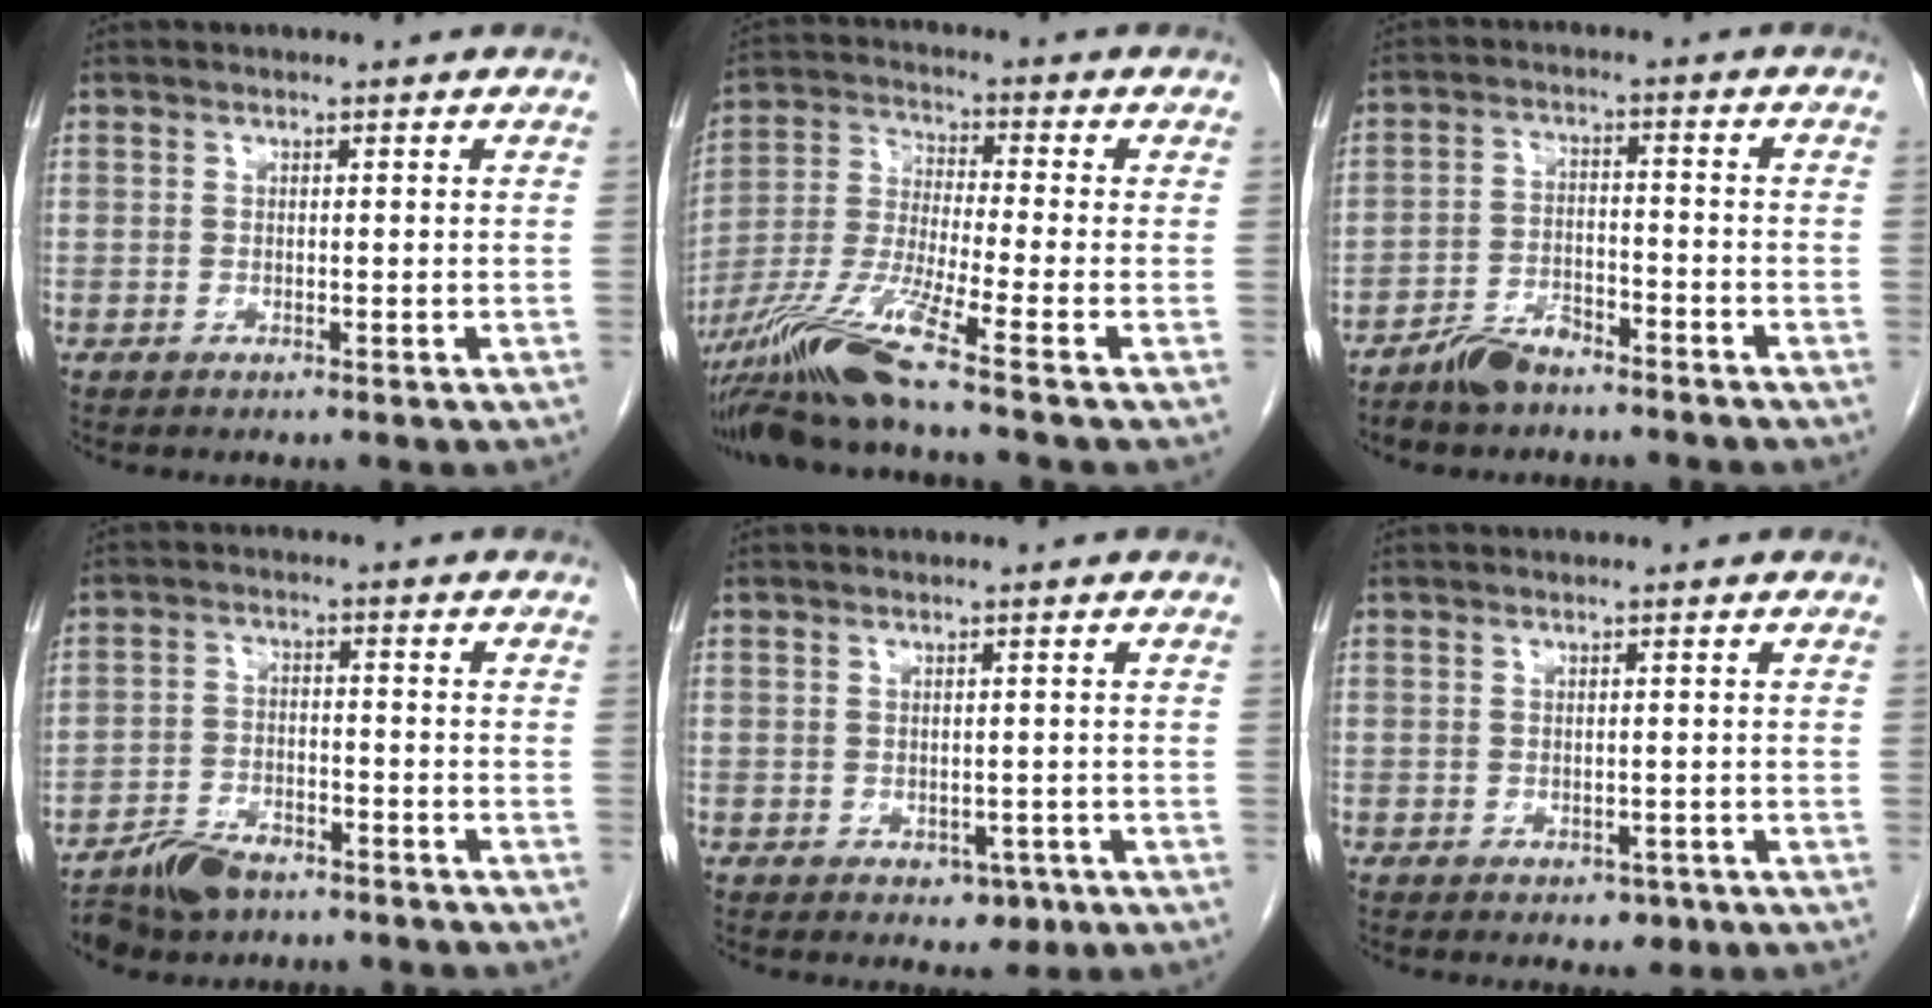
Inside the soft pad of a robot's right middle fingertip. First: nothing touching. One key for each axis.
{"total": 12.9, "fx": -9.2, "fy": -1.8, "fz": 8.9, "tx": -0.186, "ty": -0.025, "tz": -0.174}
{"total": 5.5, "fx": -4.8, "fy": 1.9, "fz": 1.8, "tx": -0.040, "ty": -0.003, "tz": -0.085}
{"total": 7.8, "fx": -6.4, "fy": 3.3, "fz": 2.9, "tx": -0.057, "ty": -0.006, "tz": -0.111}
{"total": 2.6, "fx": -1.1, "fy": 1.9, "fz": 1.4, "tx": -0.011, "ty": 0.003, "tz": -0.005}
{"total": 1.8, "fx": -1.0, "fy": 1.3, "fz": 0.8, "tx": -0.006, "ty": 0.003, "tz": -0.005}